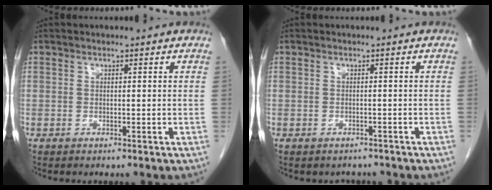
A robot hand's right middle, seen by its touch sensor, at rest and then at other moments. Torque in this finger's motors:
{"motor_torque": [0.00, 0.00, 0.00, 0.00]}